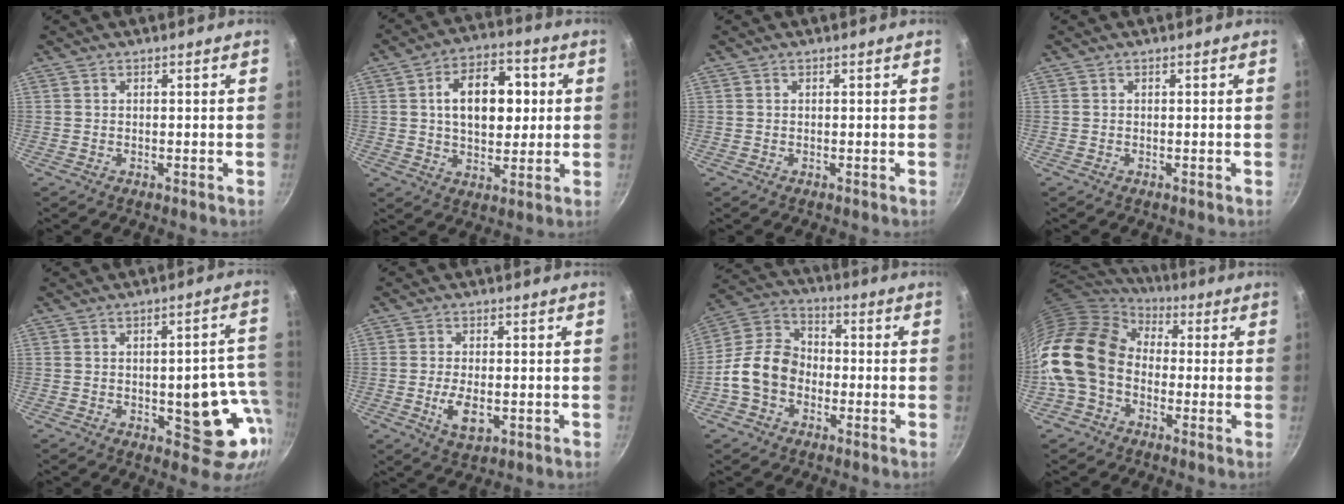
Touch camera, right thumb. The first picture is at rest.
{"total": 14.1, "force": [2.2, 9.0, 10.7], "torque": [-0.125, 0.010, 0.028]}
{"total": 0.0}
{"total": 0.0}
{"total": 14.9, "force": [-3.9, 6.6, 12.8], "torque": [-0.103, 0.031, -0.046]}
{"total": 5.9, "force": [-1.4, 3.0, 4.9], "torque": [-0.091, -0.002, -0.020]}
{"total": 11.7, "force": [-3.2, 8.9, 6.9], "torque": [-0.096, 0.039, -0.081]}
{"total": 17.4, "force": [-0.7, 12.9, 11.6], "torque": [-0.206, 0.038, -0.031]}